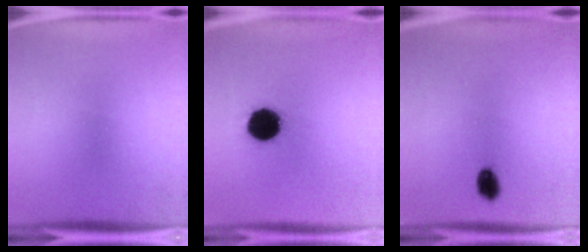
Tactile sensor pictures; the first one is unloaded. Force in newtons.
{"total": 14.3}
{"total": 4.2}